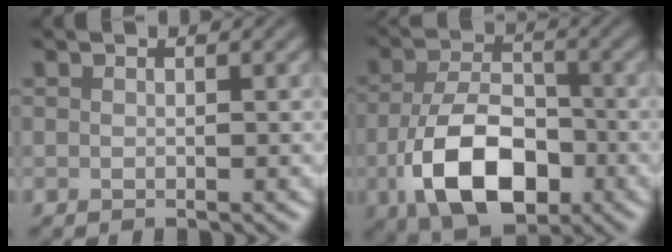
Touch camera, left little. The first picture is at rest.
{"total": 9.2, "force": [-3.2, 5.3, 6.8], "torque": [-0.138, -0.016, -0.056]}